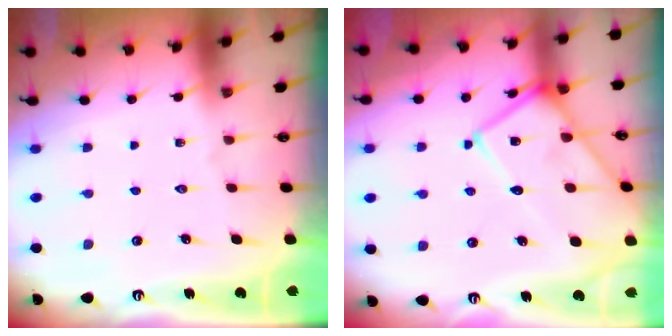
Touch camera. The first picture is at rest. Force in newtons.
{"total": 15.2, "press": 15.2, "slide": 1.5}